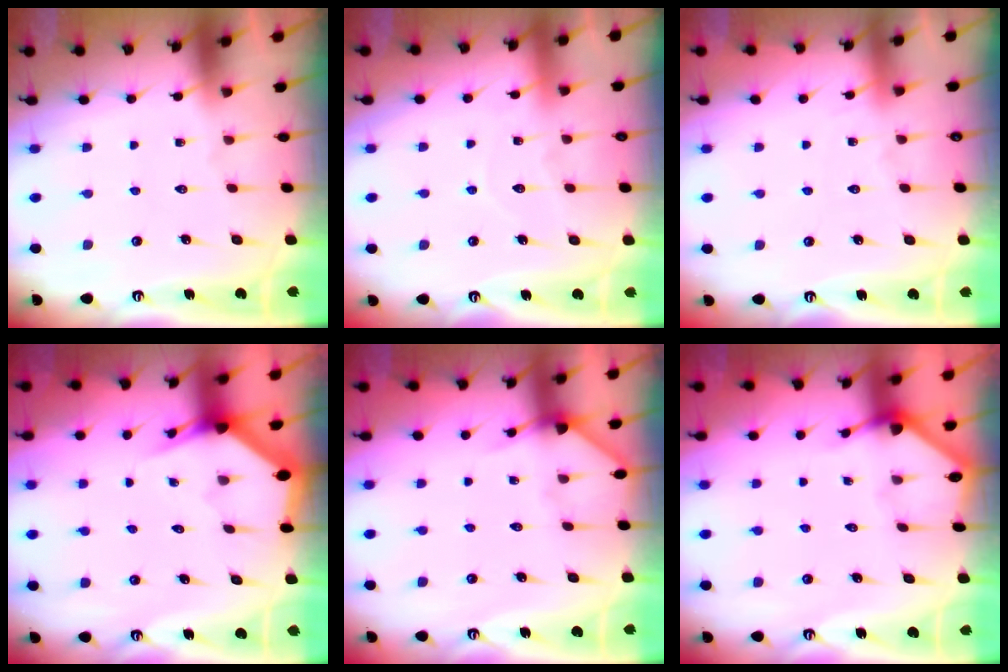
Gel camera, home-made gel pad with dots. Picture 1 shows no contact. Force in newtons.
{"total": 7.2, "press": 7.2, "slide": 0.6}
{"total": 3.7, "press": 3.6, "slide": 0.5}
{"total": 3.0, "press": 3.0, "slide": 0.0}
{"total": 4.7, "press": 4.6, "slide": 0.6}
{"total": 2.2, "press": 2.2, "slide": 0.1}